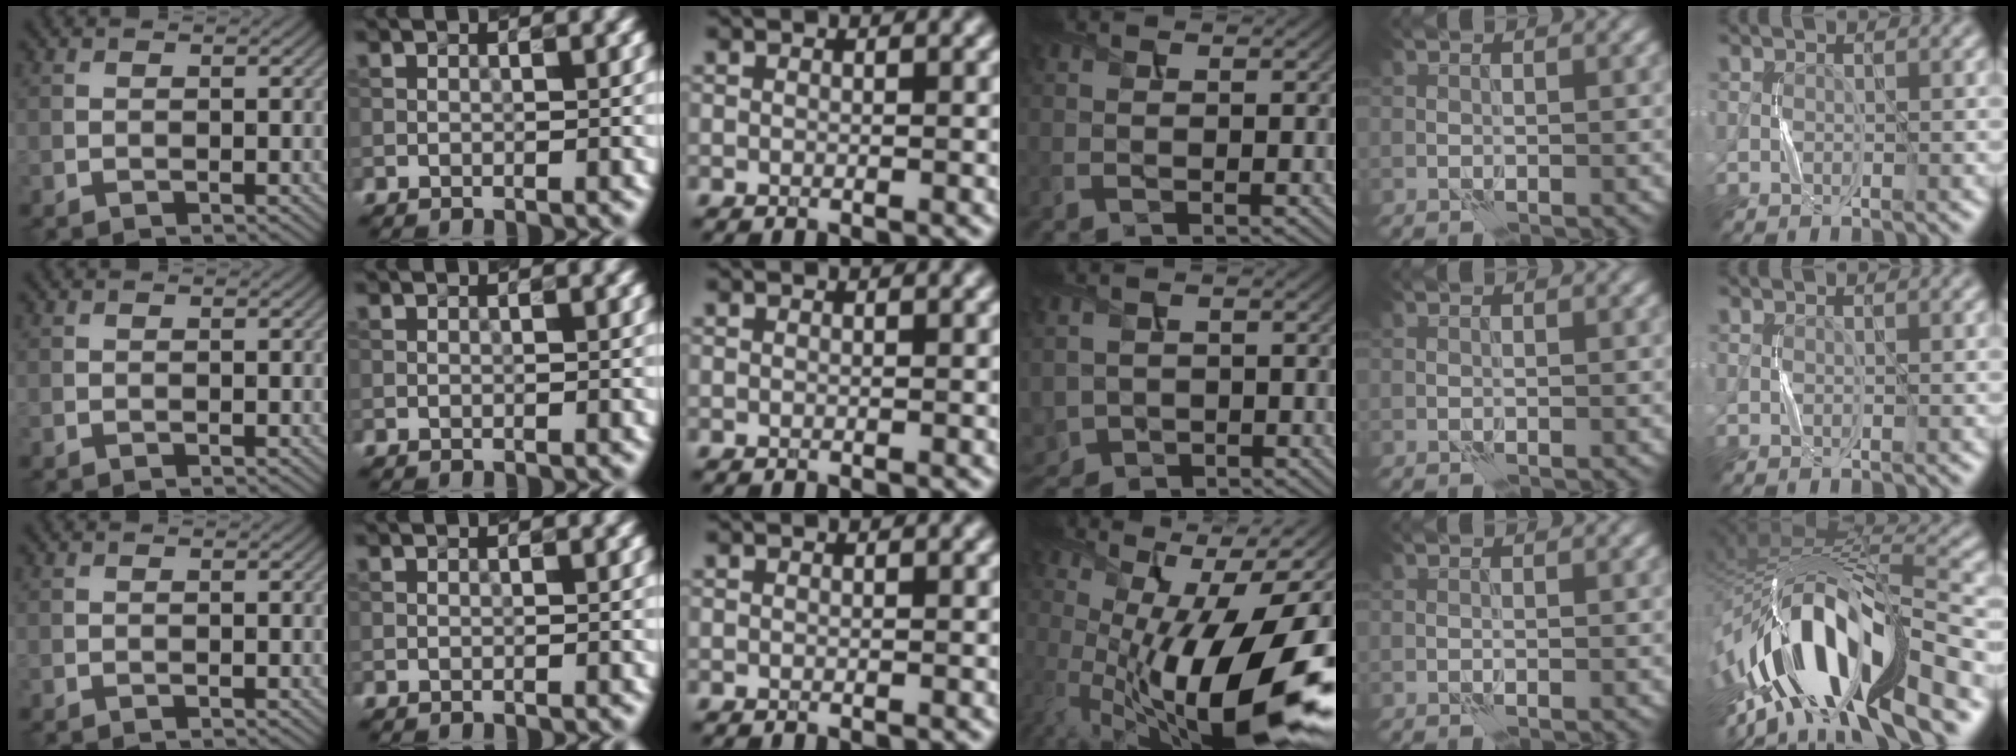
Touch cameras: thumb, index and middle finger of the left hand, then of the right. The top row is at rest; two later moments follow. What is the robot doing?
{"motion": "press", "object": "grip strengthener"}